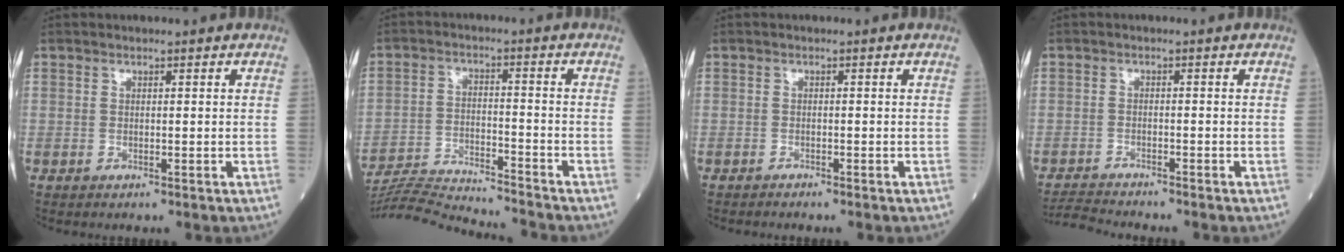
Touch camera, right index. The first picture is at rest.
{"total": 14.7, "force": [-14.2, -1.2, 3.6], "torque": [-0.059, -0.007, -0.231]}
{"total": 0.6, "force": [-0.6, 0.0, 0.0], "torque": [-0.004, -0.002, -0.010]}
{"total": 3.9, "force": [-3.8, -0.9, 0.2], "torque": [-0.004, -0.022, -0.068]}